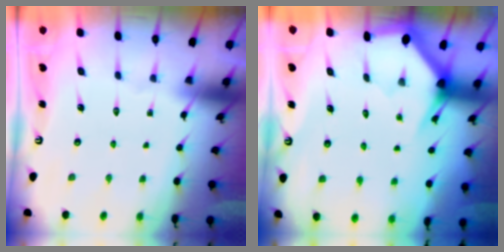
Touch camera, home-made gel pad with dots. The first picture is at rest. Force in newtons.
{"total": 3.0, "press": 3.0, "slide": 0.1}